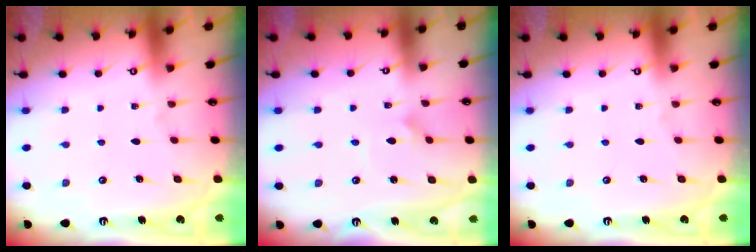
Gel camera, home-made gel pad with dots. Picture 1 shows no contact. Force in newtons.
{"total": 2.3, "press": 2.3, "slide": 0.1}
{"total": 0.0}